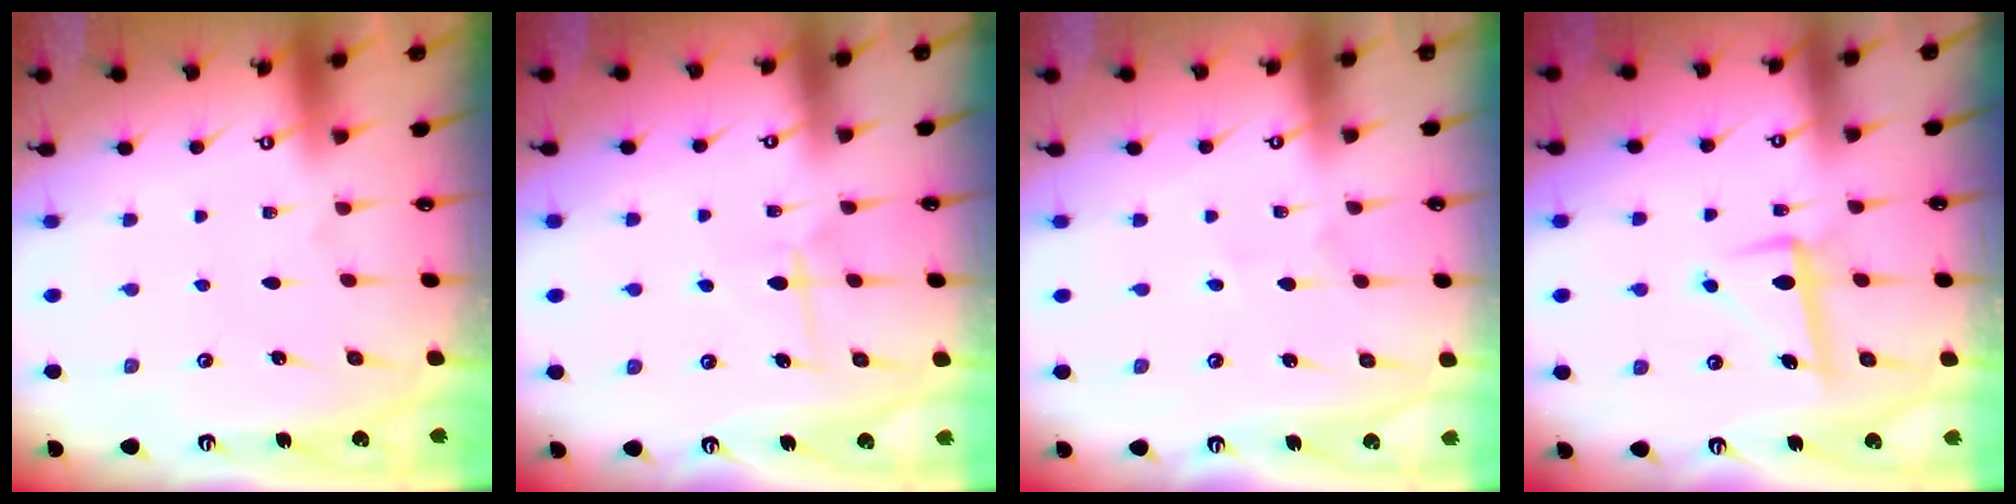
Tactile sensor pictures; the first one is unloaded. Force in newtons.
{"total": 7.5, "press": 7.4, "slide": 0.7}
{"total": 1.9, "press": 1.9, "slide": 0.5}
{"total": 6.8, "press": 6.6, "slide": 1.5}